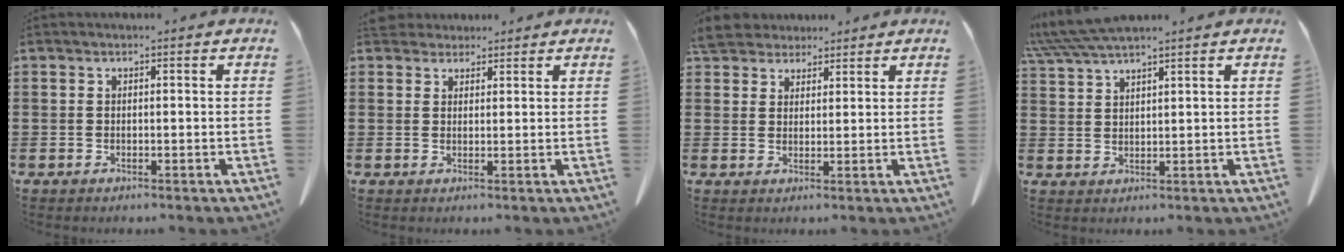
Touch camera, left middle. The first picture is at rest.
{"total": 3.0, "force": [2.8, 1.0, 0.4], "torque": [-0.007, -0.005, 0.053]}
{"total": 4.7, "force": [4.3, 1.6, 0.7], "torque": [-0.031, -0.006, 0.084]}
{"total": 4.7, "force": [4.3, 0.2, 2.0], "torque": [-0.061, -0.015, 0.078]}